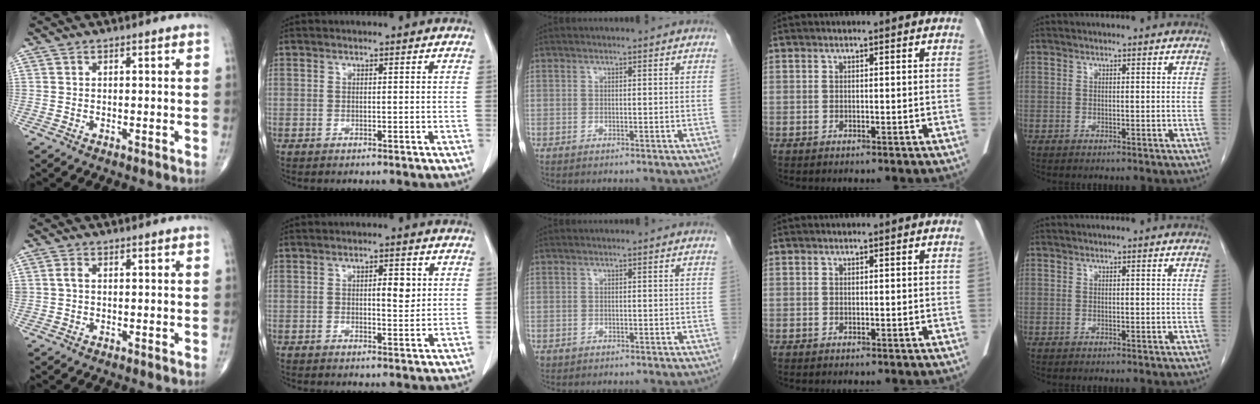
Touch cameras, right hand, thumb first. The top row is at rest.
{"thumb": {"total": 1.6, "force": [0.1, 1.0, 1.2], "torque": [-0.024, 0.002, 0.001]}, "index": {"total": 3.6, "force": [0.7, 1.3, 3.3], "torque": [-0.047, -0.001, 0.009]}, "middle": {"total": 0.6, "force": [-0.3, 0.5, 0.1], "torque": [-0.006, 0.003, -0.002]}}